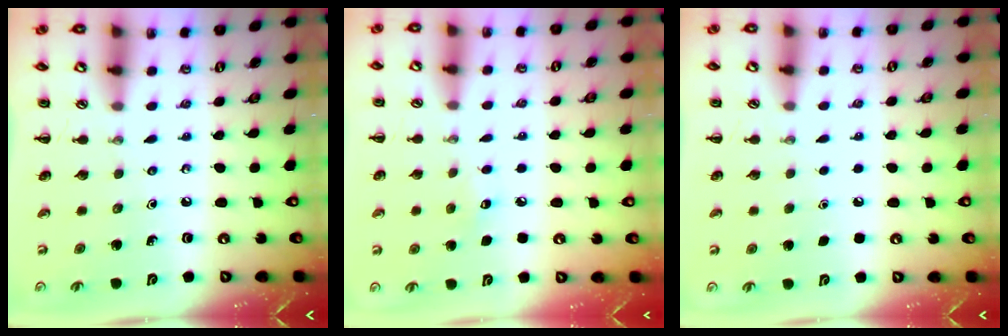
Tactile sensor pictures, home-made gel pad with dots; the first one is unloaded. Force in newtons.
{"total": 5.5, "press": 5.4, "slide": 1.3}
{"total": 1.7, "press": 1.7, "slide": 0.1}